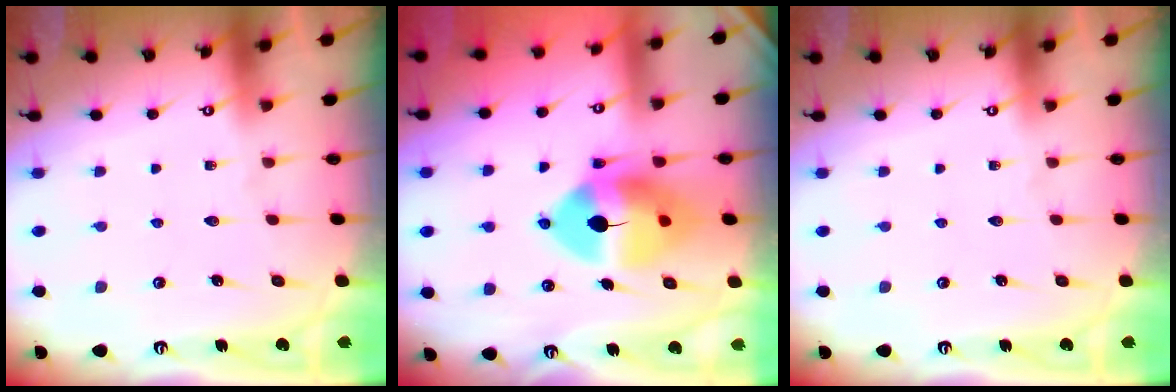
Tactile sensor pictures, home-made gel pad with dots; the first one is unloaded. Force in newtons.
{"total": 13.1, "press": 12.9, "slide": 2.3}
{"total": 0.0}